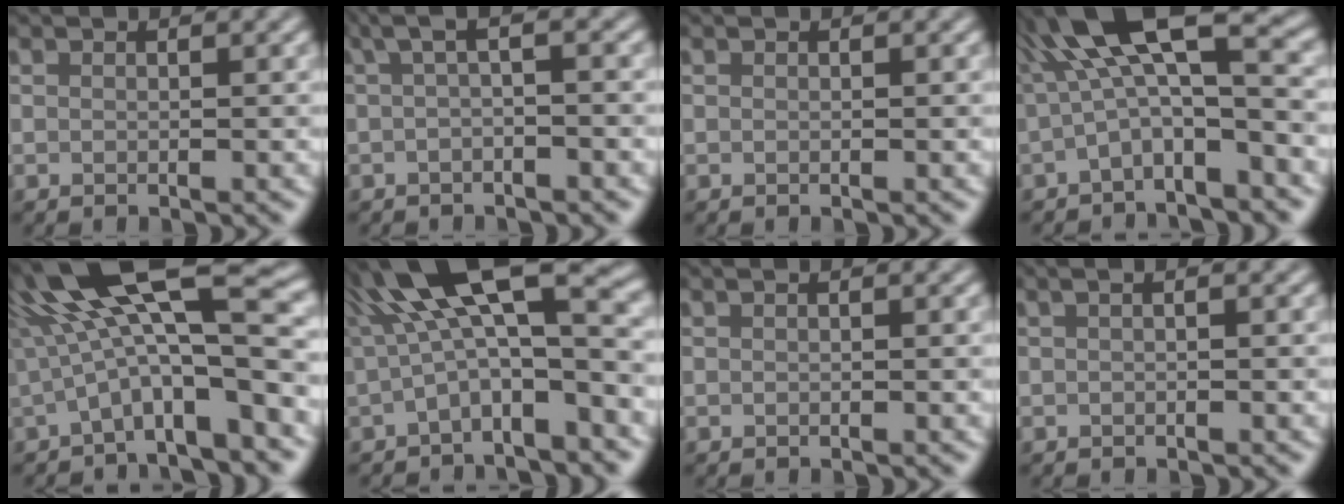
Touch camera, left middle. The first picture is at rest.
{"total": 2.8, "force": [0.1, 0.6, 2.7], "torque": [-0.040, 0.009, -0.003]}
{"total": 0.0}
{"total": 9.8, "force": [-0.1, 2.8, 9.4], "torque": [-0.165, 0.035, -0.021]}
{"total": 11.3, "force": [1.4, 3.1, 10.8], "torque": [-0.174, 0.017, 0.017]}
{"total": 11.1, "force": [0.9, 3.1, 10.6], "torque": [-0.176, 0.028, 0.002]}
{"total": 0.0}
{"total": 1.1, "force": [0.2, 0.3, 1.1], "torque": [-0.017, -0.003, -0.005]}